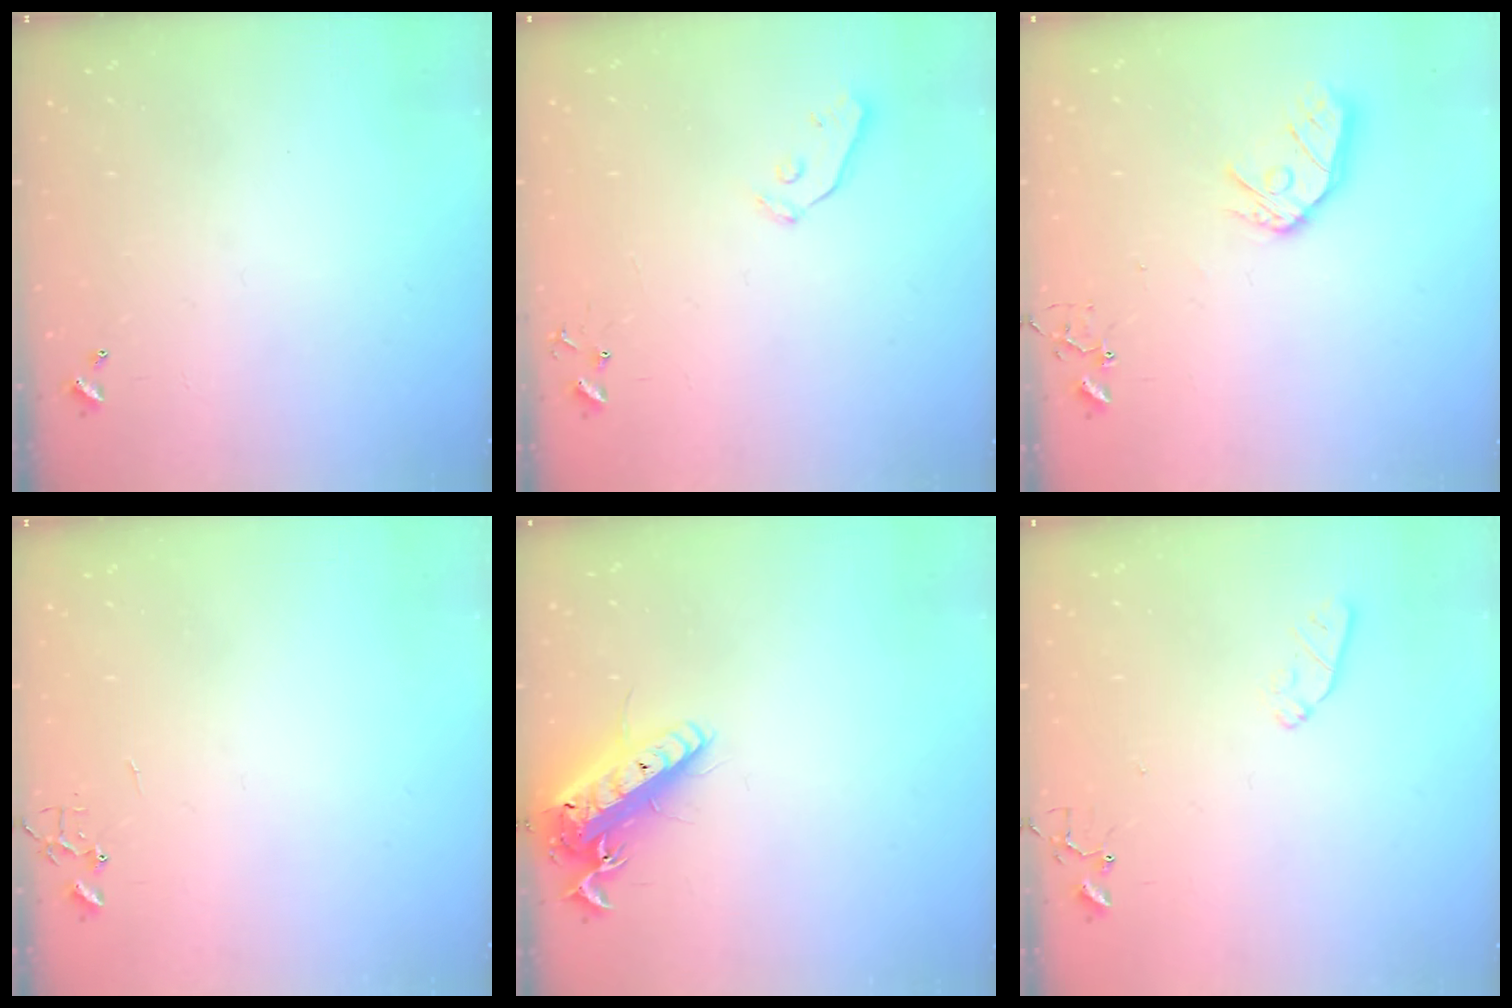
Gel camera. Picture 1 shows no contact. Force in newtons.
{"total": 5.7, "press": 5.7, "slide": 0.4}
{"total": 11.3, "press": 11.2, "slide": 1.3}
{"total": 0.0}
{"total": 16.1, "press": 15.8, "slide": 3.2}
{"total": 5.9, "press": 5.8, "slide": 0.8}